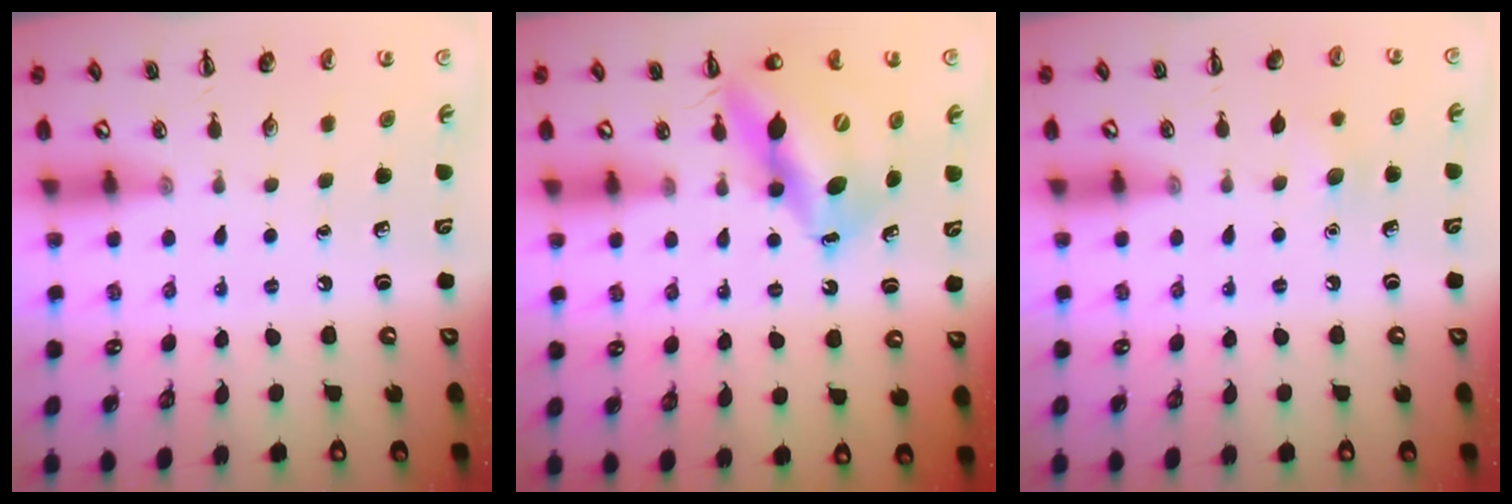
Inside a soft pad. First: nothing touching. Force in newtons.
{"total": 13.8, "press": 13.2, "slide": 4.1}
{"total": 5.7, "press": 5.6, "slide": 1.2}